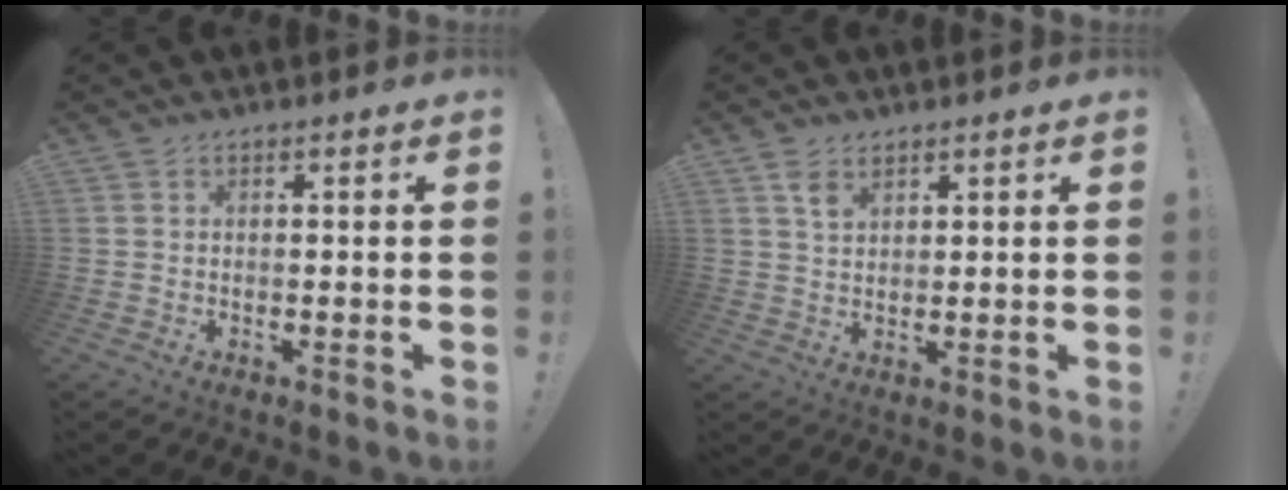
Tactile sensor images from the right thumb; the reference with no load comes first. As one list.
[{"total": 4.2, "force": [2.7, 2.3, 2.2], "torque": [-0.032, -0.012, 0.048]}]